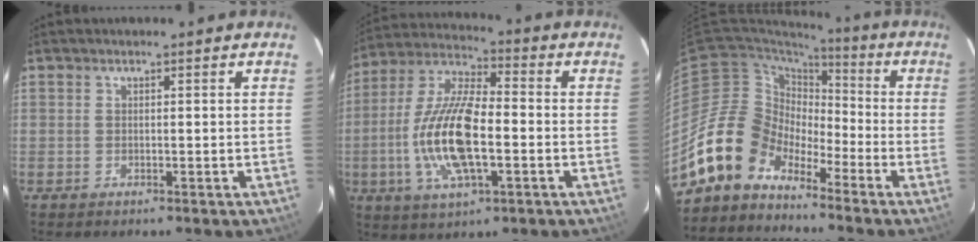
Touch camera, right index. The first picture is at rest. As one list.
[{"total": 16.7, "force": [-3.3, 6.0, 15.3], "torque": [-0.317, -0.002, -0.067]}, {"total": 12.5, "force": [-9.5, 7.7, 2.6], "torque": [-0.055, 0.030, -0.184]}]